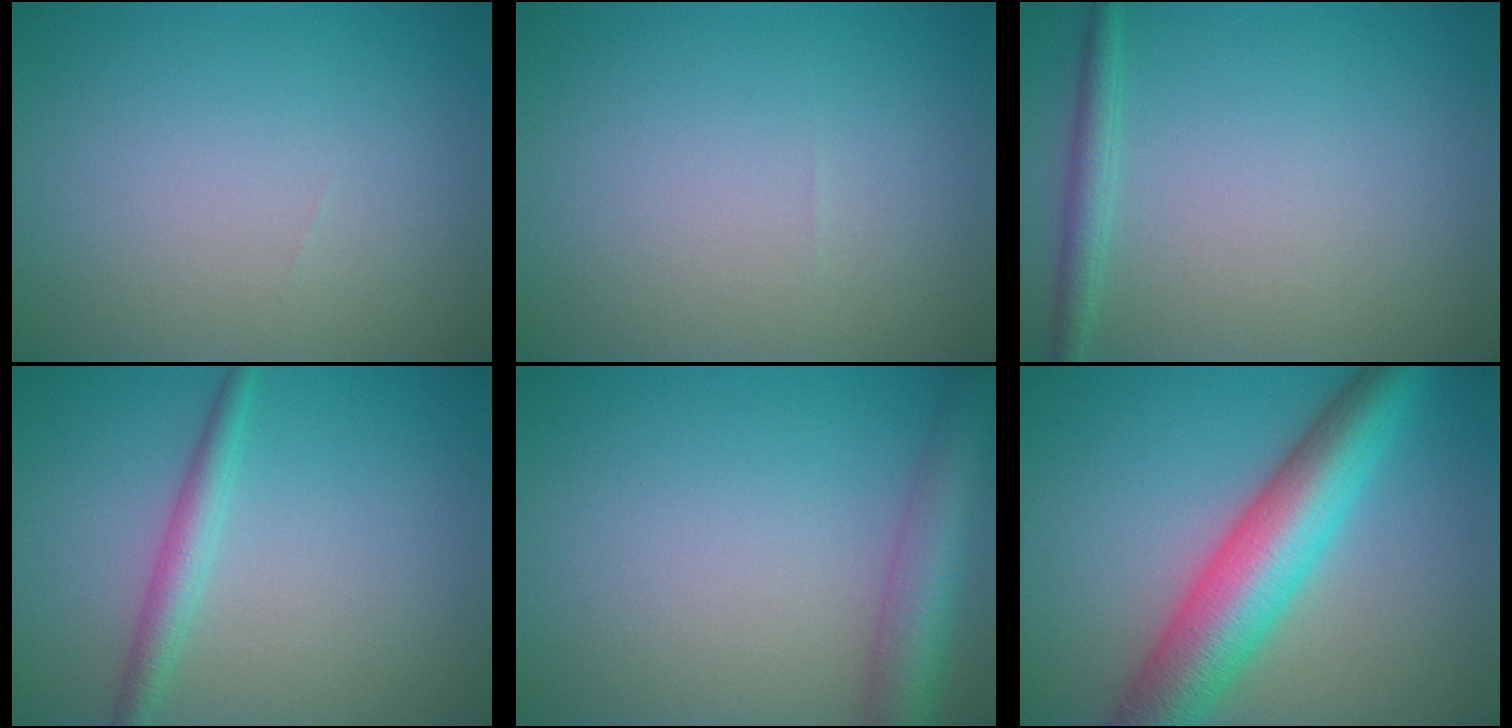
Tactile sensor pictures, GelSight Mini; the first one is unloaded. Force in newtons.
{"total": 0.0}
{"total": 1.8, "press": 1.8, "slide": 0.1}
{"total": 2.3, "press": 2.3, "slide": 0.0}
{"total": 4.9, "press": 4.9, "slide": 0.3}
{"total": 9.1, "press": 9.1, "slide": 0.1}